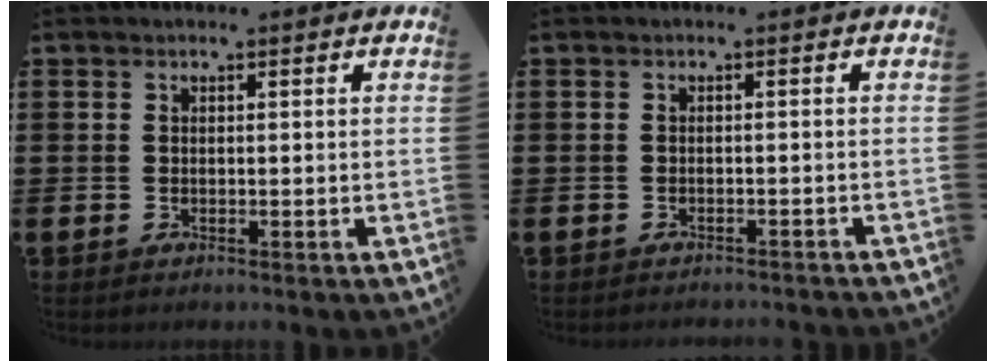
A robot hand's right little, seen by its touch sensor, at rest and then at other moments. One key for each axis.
{"total": 0.9, "fx": -0.9, "fy": -0.1, "fz": 0.0, "tx": -0.001, "ty": 0.001, "tz": -0.019}